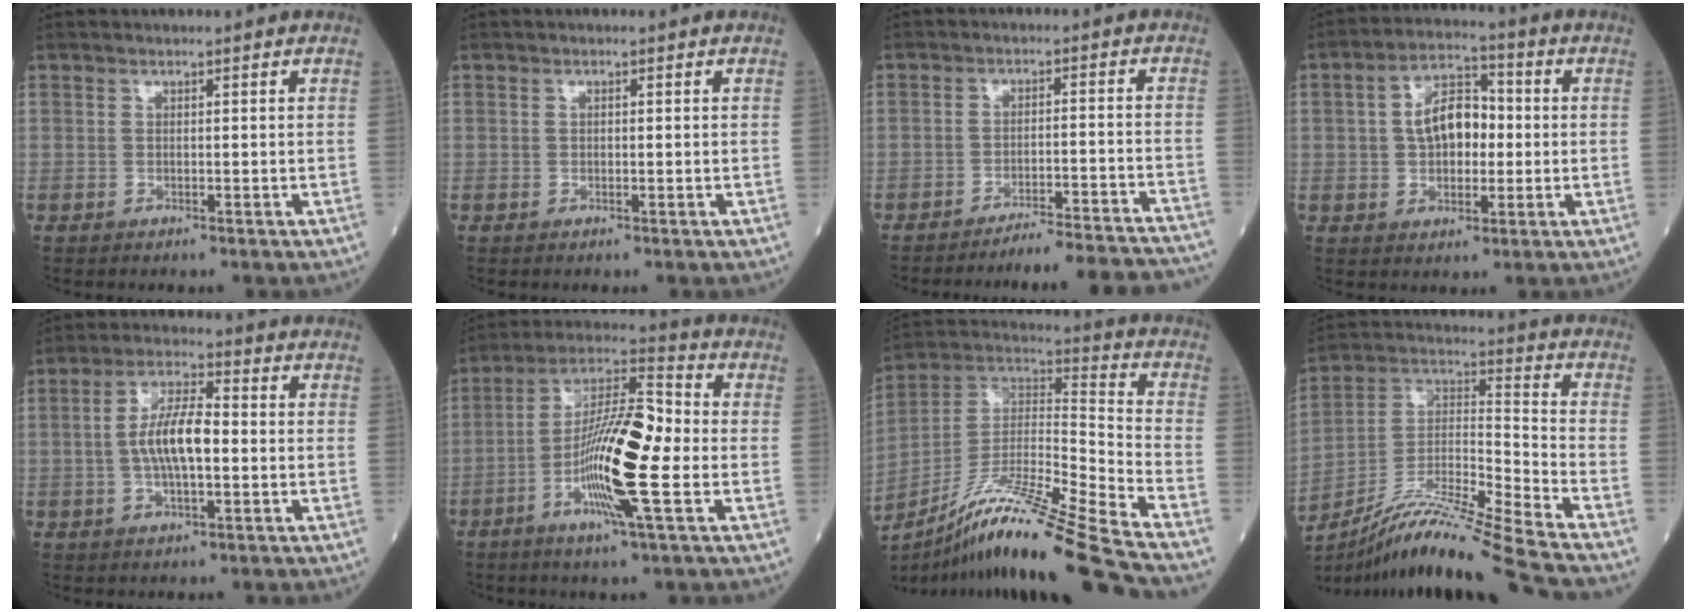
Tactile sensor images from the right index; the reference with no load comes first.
{"total": 0.0}
{"total": 16.5, "force": [-15.9, -0.6, 4.4], "torque": [-0.029, -0.013, -0.206]}
{"total": 8.4, "force": [0.4, 4.6, 7.0], "torque": [-0.126, 0.022, 0.005]}
{"total": 8.2, "force": [-0.4, 2.3, 7.8], "torque": [-0.157, 0.009, -0.011]}
{"total": 15.4, "force": [-3.3, 1.7, 15.0], "torque": [-0.275, 0.005, -0.065]}
{"total": 22.9, "force": [-17.6, -0.8, 14.7], "torque": [-0.268, -0.026, -0.316]}
{"total": 18.3, "force": [-15.6, -2.0, 9.4], "torque": [-0.194, -0.002, -0.283]}